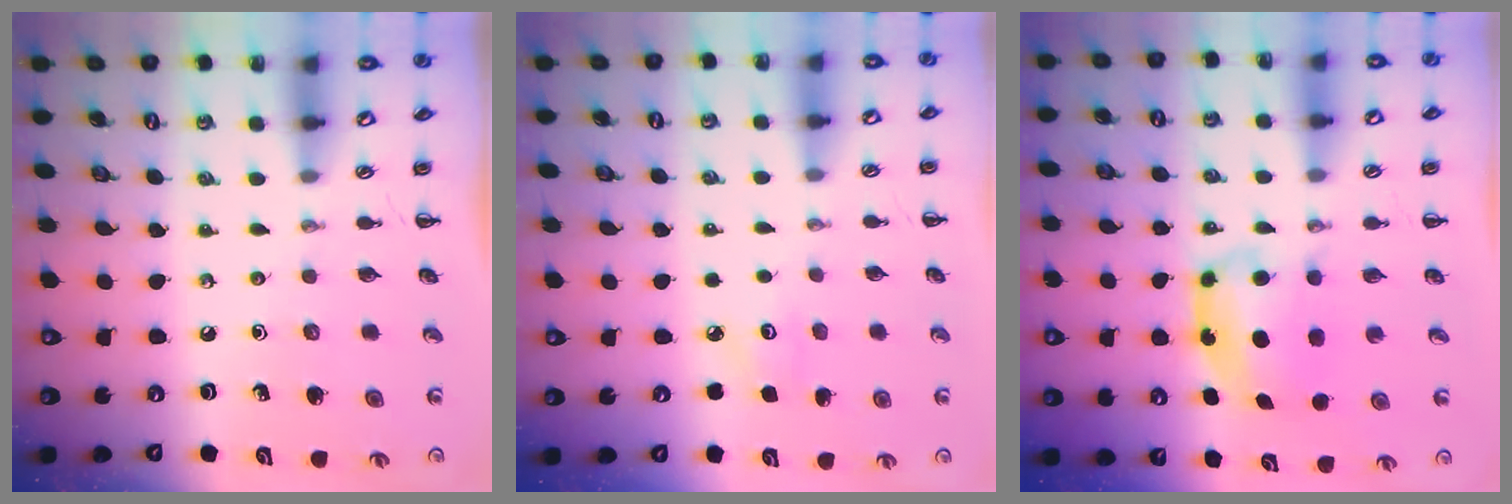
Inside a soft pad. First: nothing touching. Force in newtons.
{"total": 2.7, "press": 2.6, "slide": 0.7}
{"total": 6.1, "press": 6.1, "slide": 0.9}